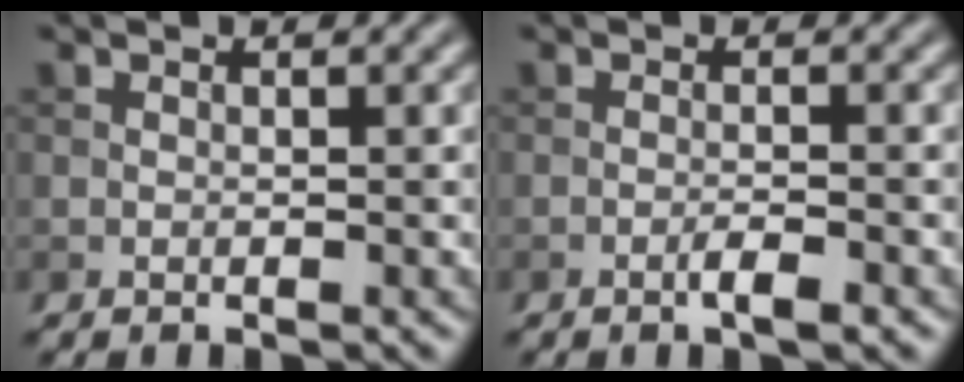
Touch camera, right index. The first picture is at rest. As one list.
[{"total": 1.7, "force": [-0.9, 0.2, 1.4], "torque": [-0.021, 0.004, -0.018]}]